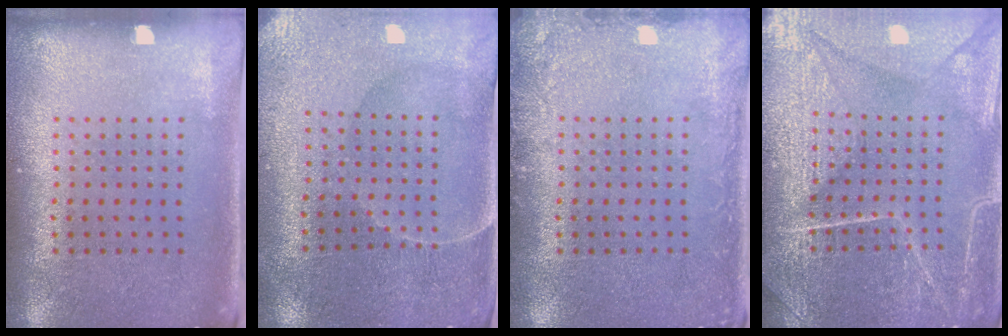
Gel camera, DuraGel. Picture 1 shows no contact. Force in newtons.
{"total": 0.6, "press": 0.5, "slide": 0.4}
{"total": 1.7, "press": 1.7, "slide": 0.3}
{"total": 7.1, "press": 7.1, "slide": 1.0}